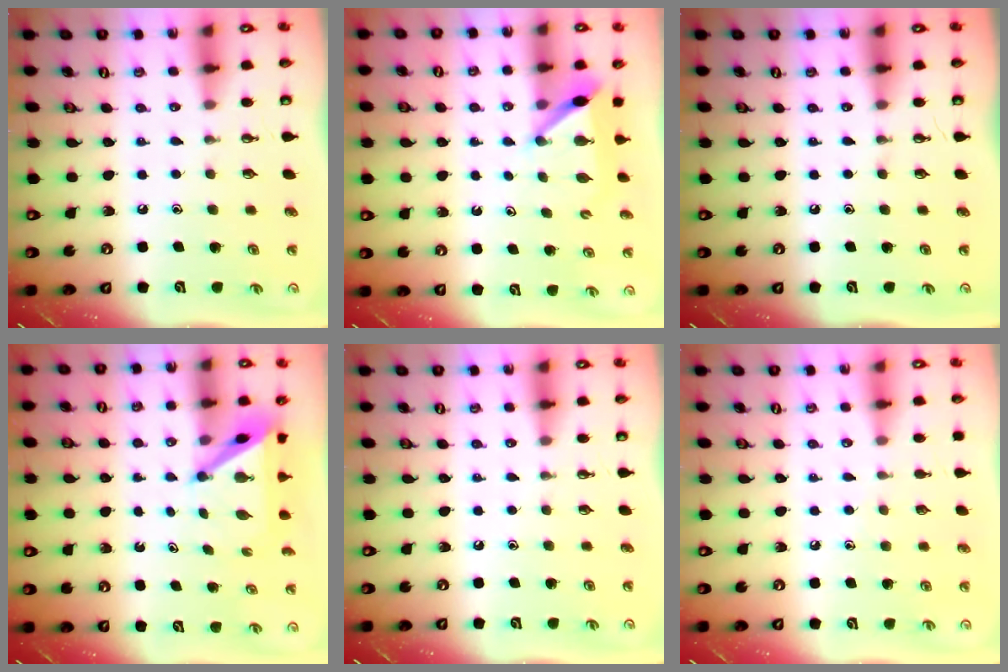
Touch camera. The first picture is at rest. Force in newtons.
{"total": 5.8, "press": 5.8, "slide": 0.4}
{"total": 0.0}
{"total": 5.1, "press": 5.1, "slide": 0.2}
{"total": 0.0}
{"total": 3.7, "press": 3.7, "slide": 0.4}